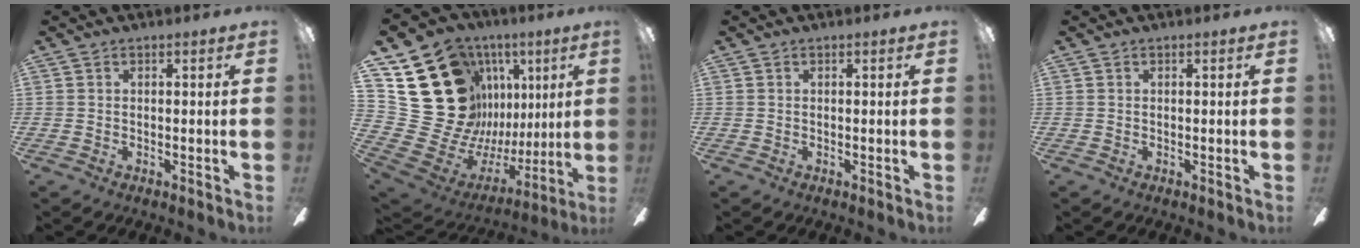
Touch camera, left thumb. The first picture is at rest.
{"total": 28.5, "force": [10.2, 22.4, 14.3], "torque": [-0.251, -0.093, 0.268]}
{"total": 0.0}
{"total": 0.0}